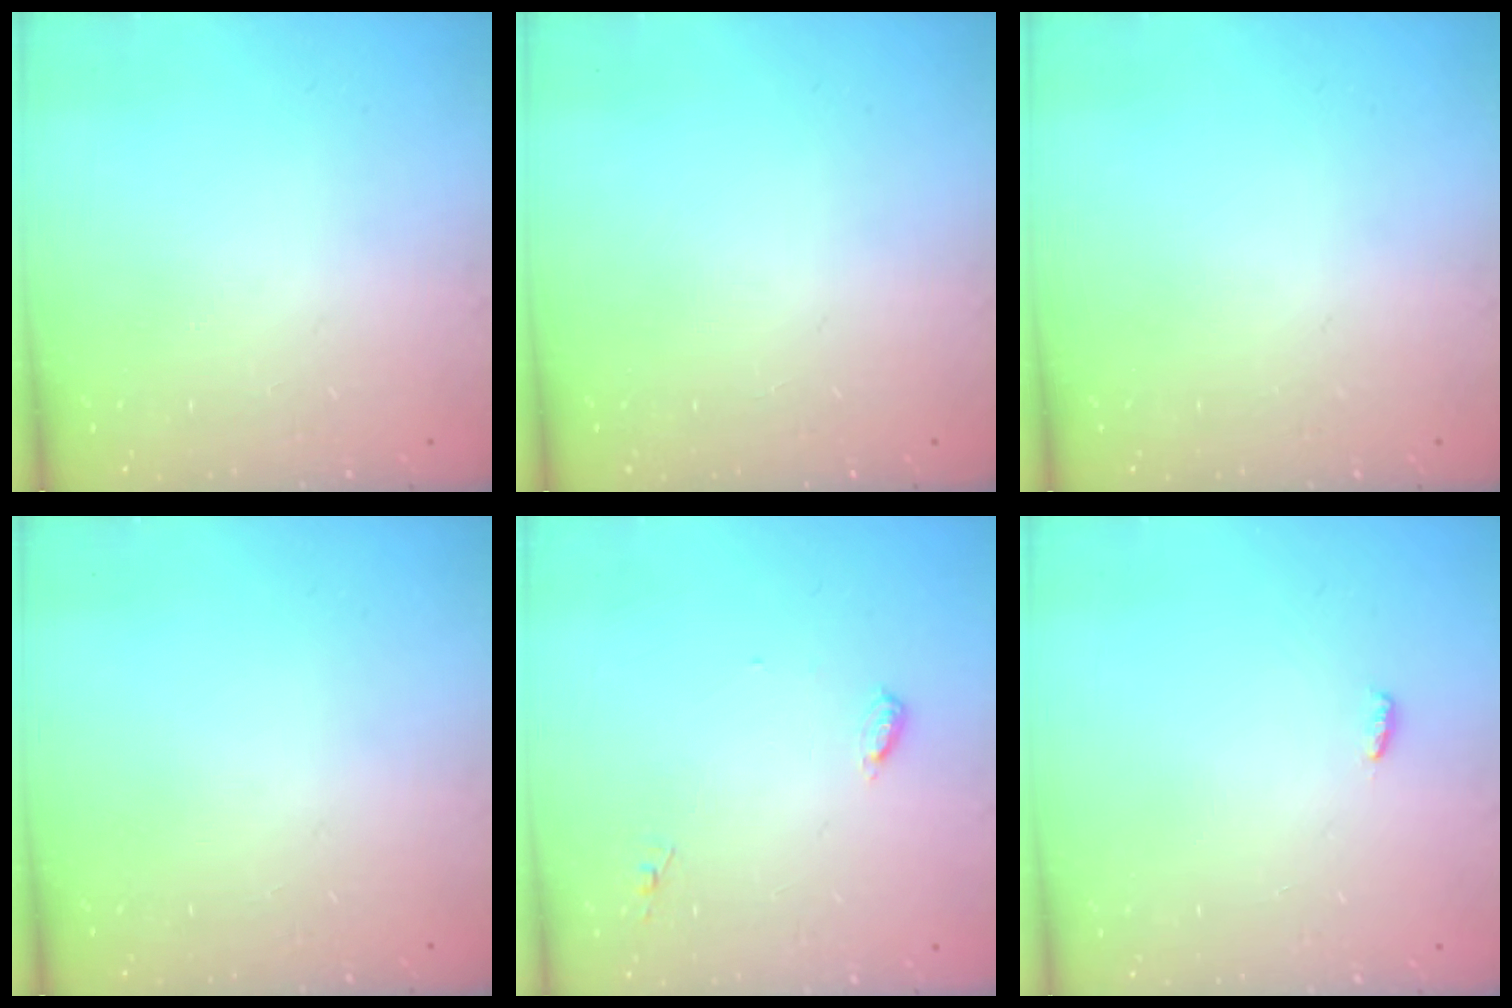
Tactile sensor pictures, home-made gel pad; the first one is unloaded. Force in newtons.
{"total": 0.0}
{"total": 0.0}
{"total": 0.0}
{"total": 4.6, "press": 4.6, "slide": 0.4}
{"total": 3.1, "press": 2.7, "slide": 1.5}